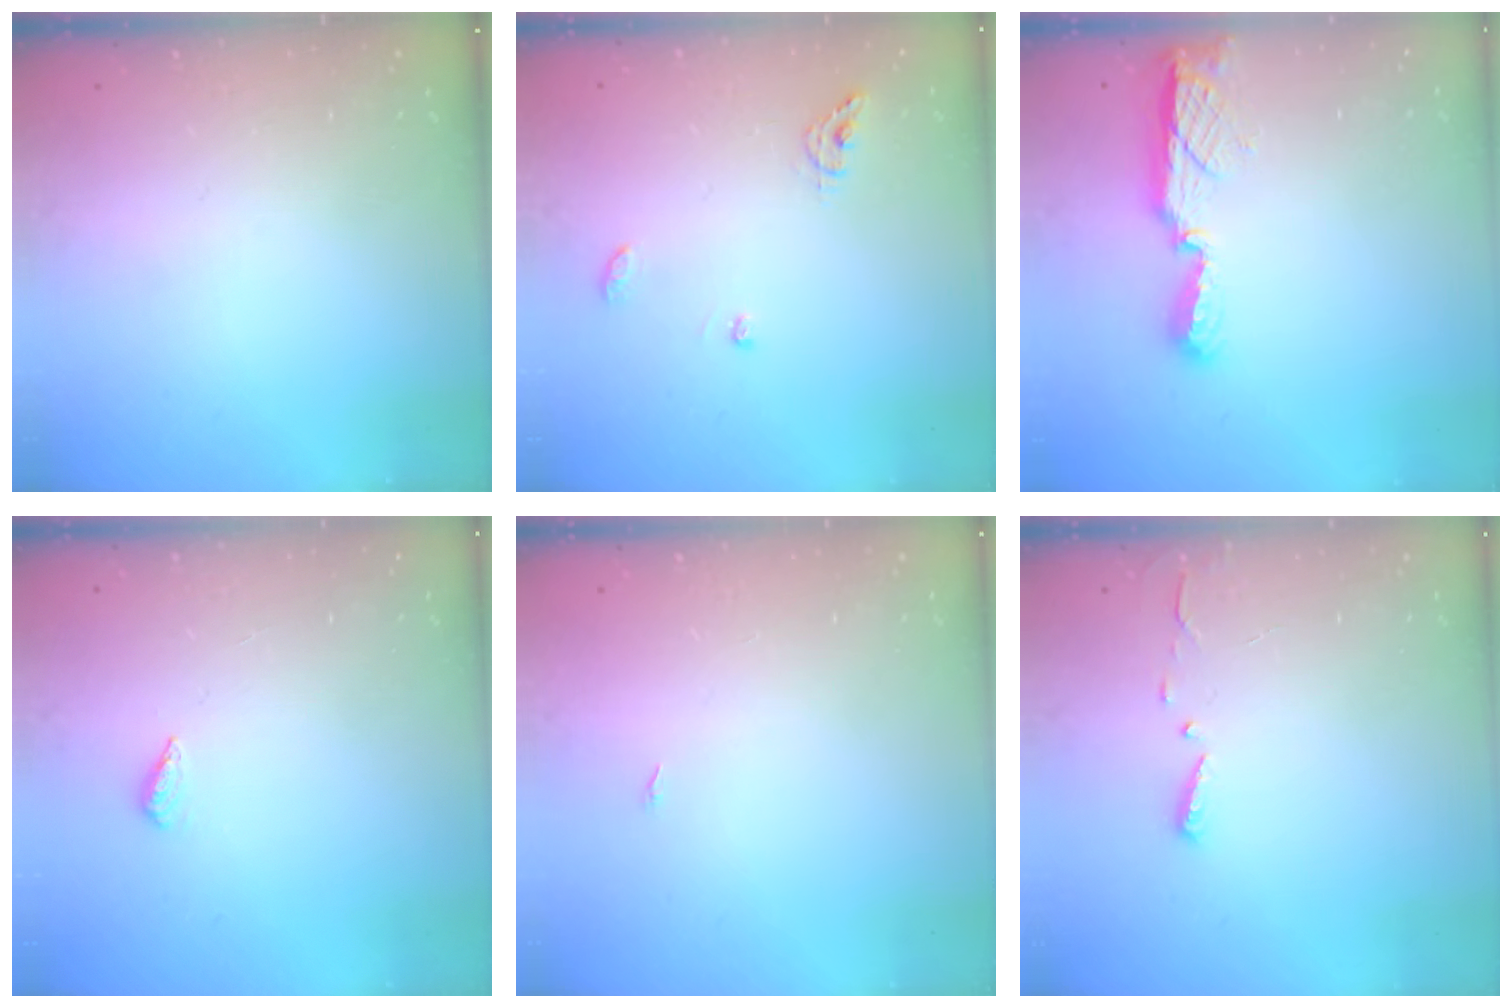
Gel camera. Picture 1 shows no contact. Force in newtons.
{"total": 6.8, "press": 6.8, "slide": 0.5}
{"total": 7.6, "press": 7.6, "slide": 0.2}
{"total": 2.3, "press": 2.2, "slide": 0.8}
{"total": 4.0, "press": 1.3, "slide": 3.7}
{"total": 3.0, "press": 2.9, "slide": 0.3}